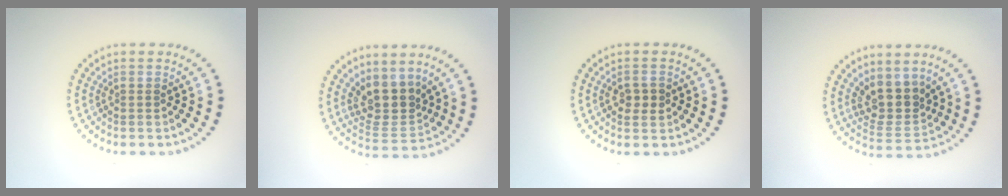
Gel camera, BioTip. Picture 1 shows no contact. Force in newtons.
{"total": 3.9, "press": 3.1, "slide": 2.3}
{"total": 2.0, "press": 2.0, "slide": 0.0}
{"total": 3.8, "press": 3.0, "slide": 2.3}